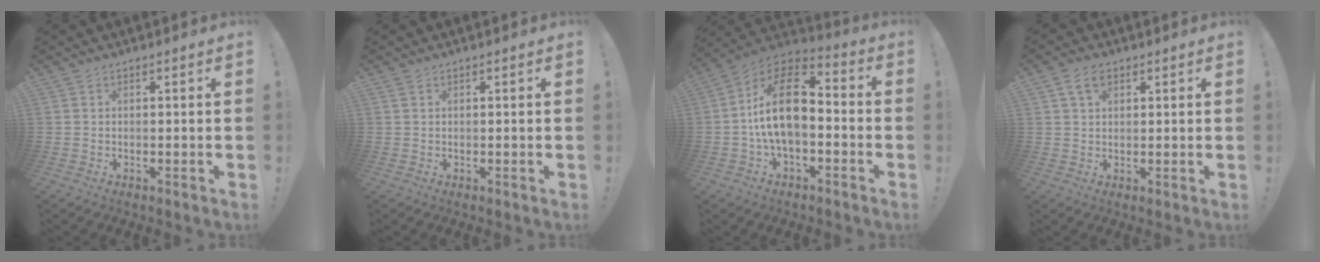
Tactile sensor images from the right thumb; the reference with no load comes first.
{"total": 0.6, "force": [0.4, 0.3, 0.4], "torque": [-0.015, 0.005, 0.008]}
{"total": 16.3, "force": [-0.4, 9.5, 13.2], "torque": [-0.230, 0.018, -0.002]}
{"total": 4.7, "force": [2.4, 2.9, 2.9], "torque": [-0.050, -0.001, 0.045]}